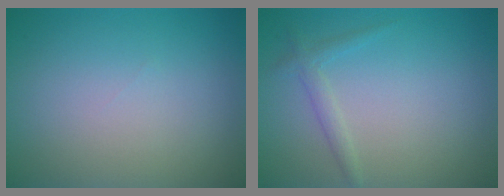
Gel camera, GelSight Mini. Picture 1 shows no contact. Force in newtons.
{"total": 1.4, "press": 1.4, "slide": 0.0}